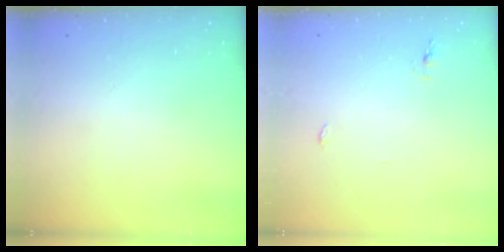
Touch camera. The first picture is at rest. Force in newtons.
{"total": 7.7, "press": 4.4, "slide": 6.4}